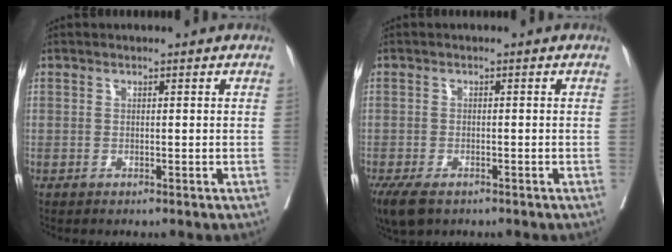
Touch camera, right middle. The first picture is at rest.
{"total": 5.6, "force": [-3.8, 2.6, 3.2], "torque": [-0.062, -0.013, -0.064]}